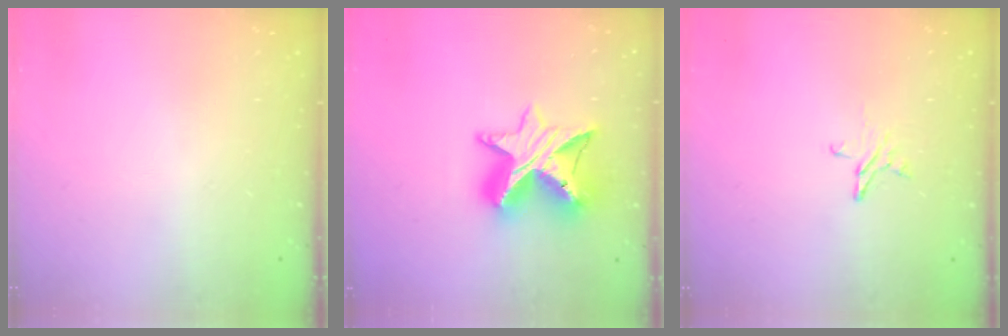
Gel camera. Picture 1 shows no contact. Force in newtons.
{"total": 13.9, "press": 13.8, "slide": 1.1}
{"total": 4.0, "press": 4.0, "slide": 0.3}